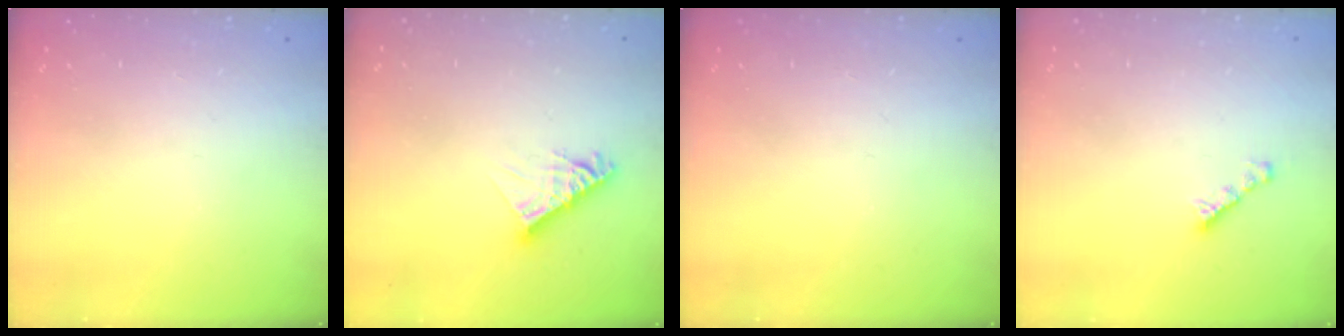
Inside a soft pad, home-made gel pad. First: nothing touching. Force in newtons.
{"total": 8.4, "press": 8.4, "slide": 0.7}
{"total": 0.0}
{"total": 3.0, "press": 3.0, "slide": 0.1}